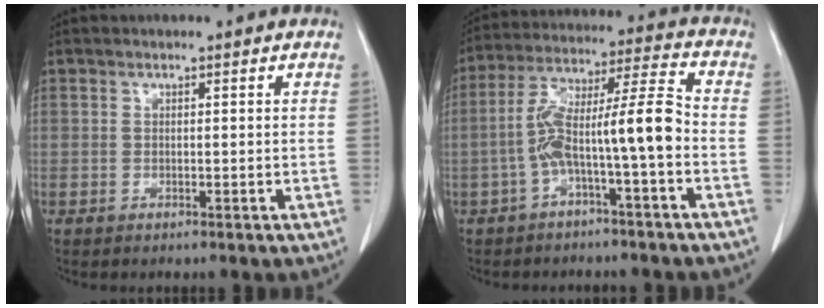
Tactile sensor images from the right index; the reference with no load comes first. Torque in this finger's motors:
{"motor_torque": [0.78, -0.48, 0.46, 0.16]}